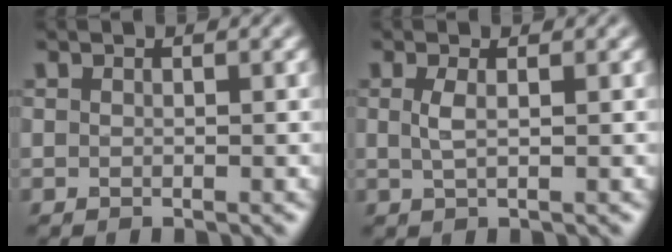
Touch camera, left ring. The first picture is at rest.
{"total": 1.4, "force": [0.3, 0.4, 1.3], "torque": [-0.029, 0.002, 0.006]}